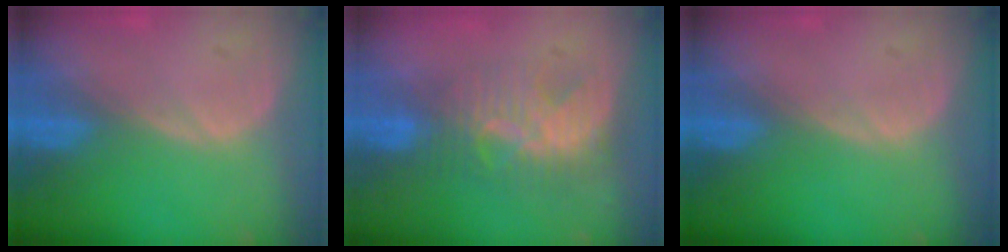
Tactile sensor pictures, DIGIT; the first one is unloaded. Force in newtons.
{"total": 8.6, "press": 7.5, "slide": 4.0}
{"total": 0.0}